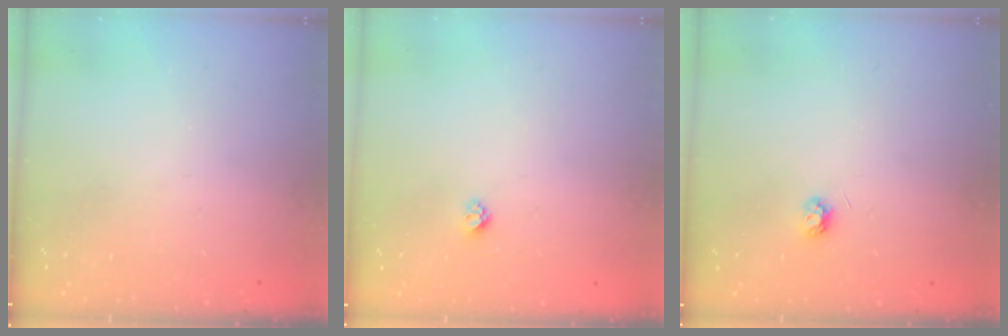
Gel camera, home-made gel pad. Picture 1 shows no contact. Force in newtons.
{"total": 4.1, "press": 4.1, "slide": 0.5}
{"total": 4.2, "press": 4.2, "slide": 0.6}